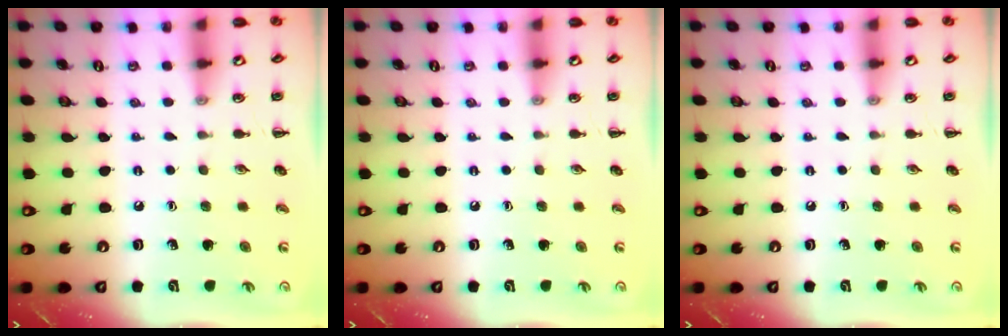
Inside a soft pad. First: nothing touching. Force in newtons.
{"total": 0.0}
{"total": 0.0}